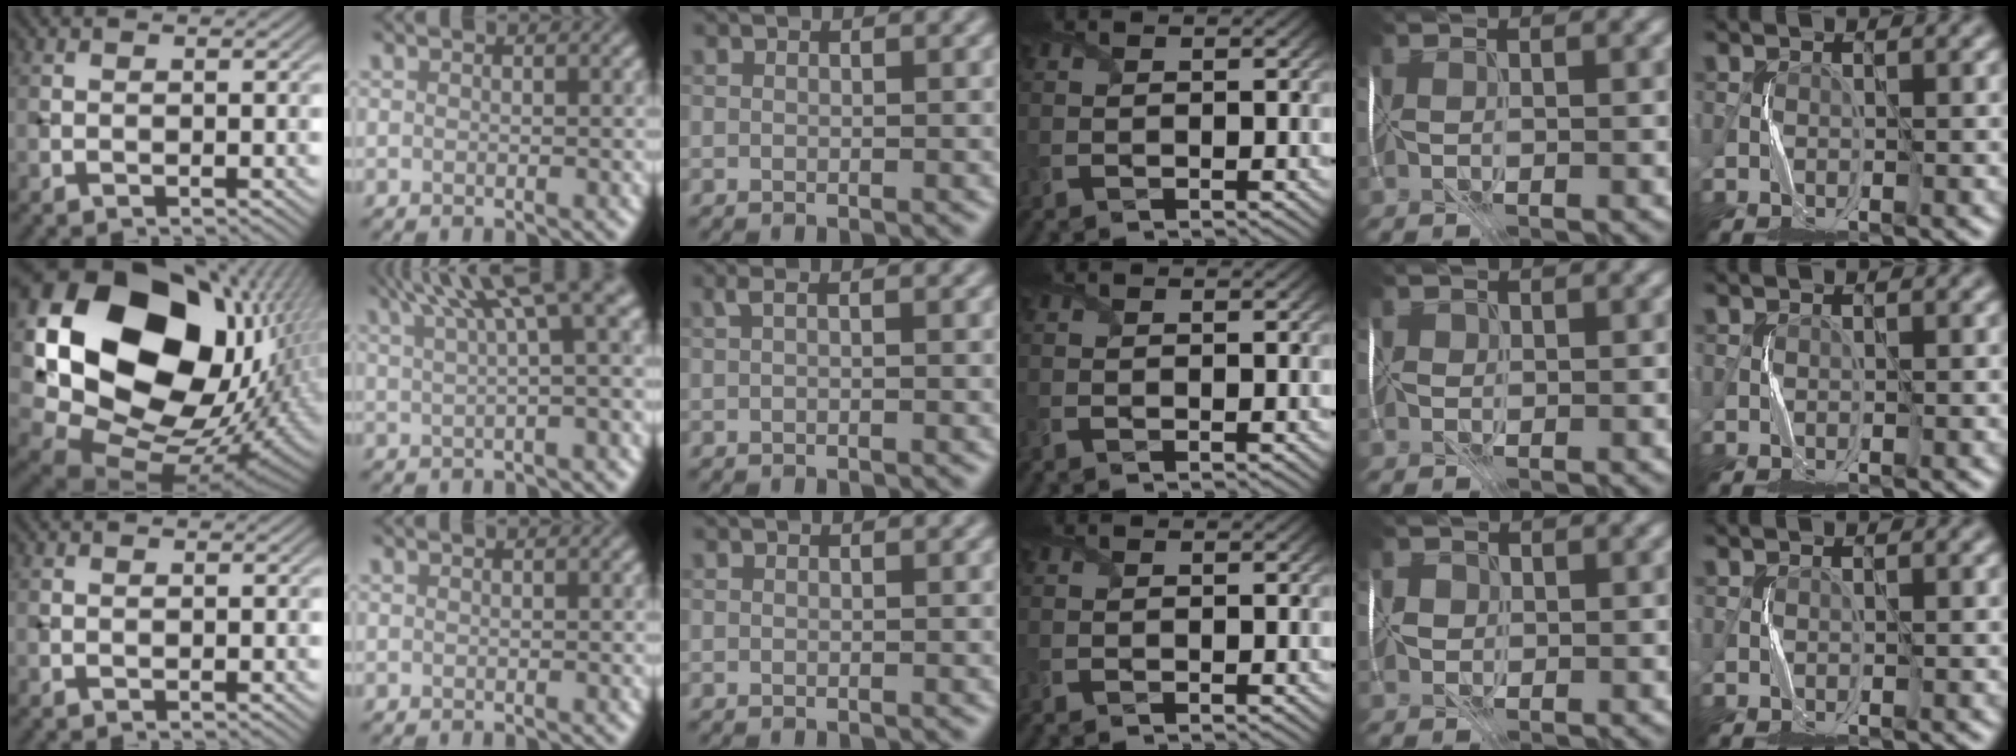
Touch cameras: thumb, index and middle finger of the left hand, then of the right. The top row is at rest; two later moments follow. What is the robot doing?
{"motion": "fold", "object": "map"}